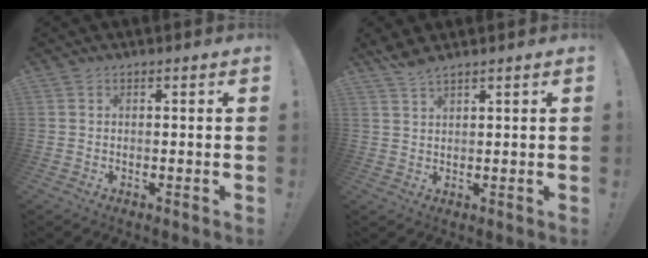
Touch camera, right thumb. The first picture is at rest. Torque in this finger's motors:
{"motor_torque": [-0.02, 0.67, 0.30, 0.31, 0.00]}